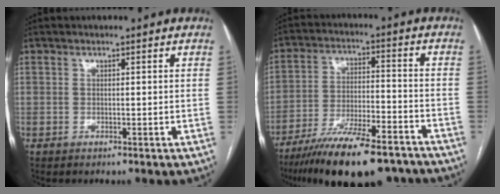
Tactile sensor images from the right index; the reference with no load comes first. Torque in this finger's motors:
{"motor_torque": [1.75, -0.39, 0.50, 0.21]}